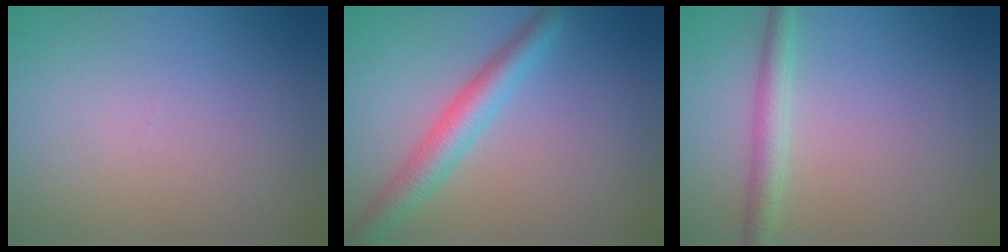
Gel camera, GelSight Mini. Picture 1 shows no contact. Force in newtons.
{"total": 3.8, "press": 3.8, "slide": 0.1}
{"total": 2.4, "press": 2.4, "slide": 0.0}